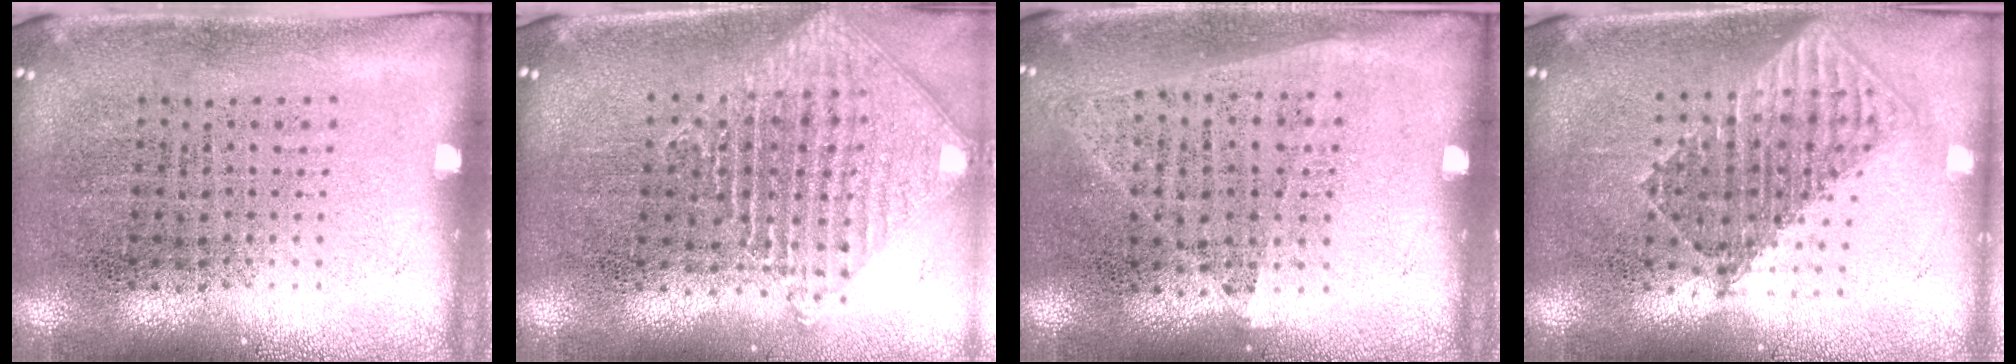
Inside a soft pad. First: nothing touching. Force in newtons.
{"total": 1.5, "press": 1.3, "slide": 0.6}
{"total": 1.0, "press": 0.9, "slide": 0.4}
{"total": 1.7, "press": 1.4, "slide": 0.9}